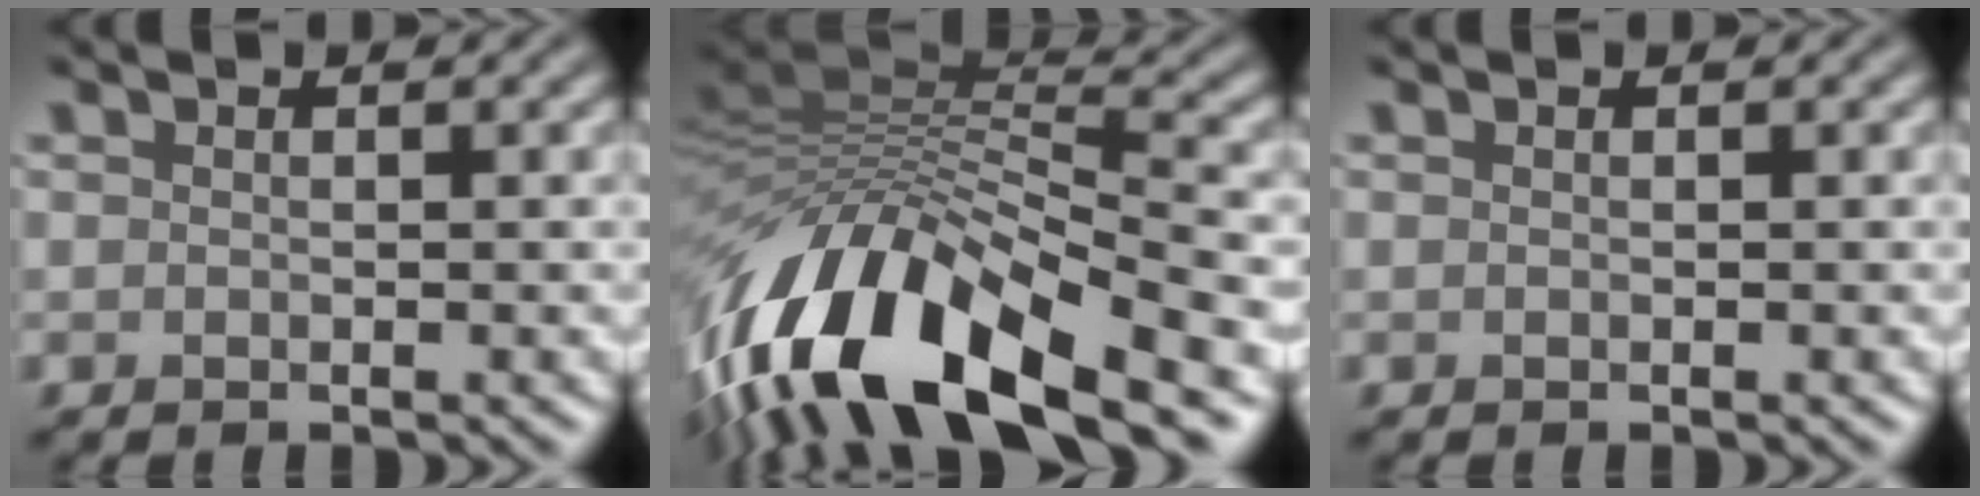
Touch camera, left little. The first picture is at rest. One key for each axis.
{"total": 14.7, "fx": -7.0, "fy": 5.7, "fz": 11.5, "tx": -0.221, "ty": 0.013, "tz": -0.125}
{"total": 0.0}